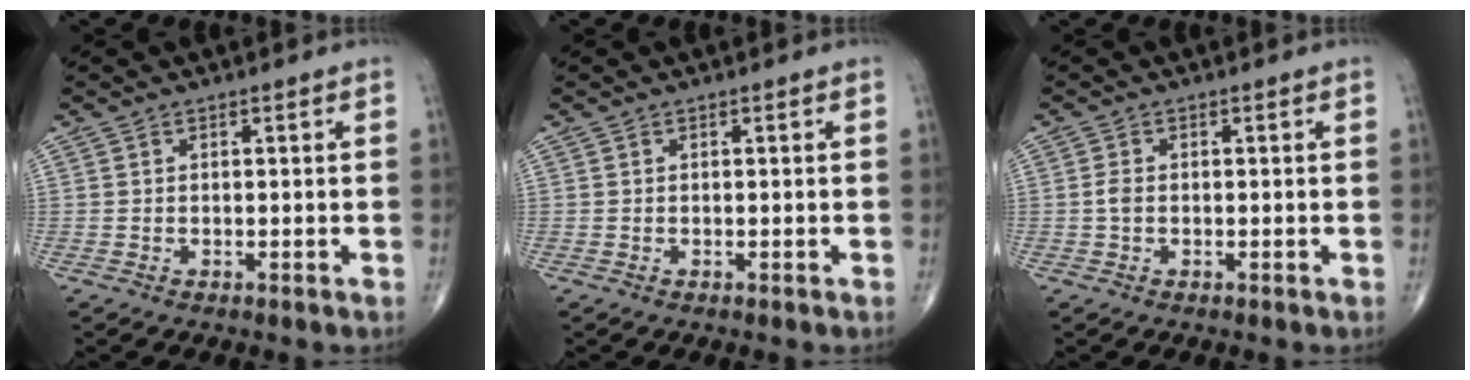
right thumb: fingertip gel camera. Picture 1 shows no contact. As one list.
[{"total": 0.0}, {"total": 1.5, "force": [-0.2, 0.9, 1.1], "torque": [-0.025, 0.000, -0.007]}]